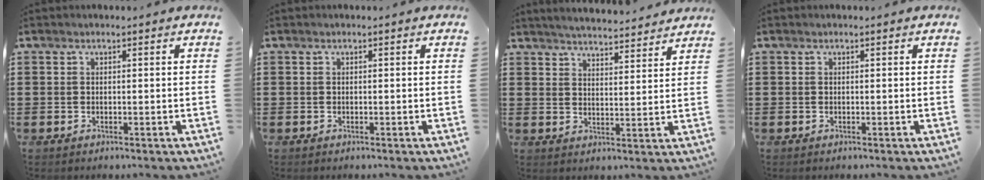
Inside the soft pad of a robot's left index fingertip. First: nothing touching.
{"total": 0.0}
{"total": 4.0, "force": [4.0, -0.3, 0.3], "torque": [-0.021, -0.026, 0.069]}
{"total": 0.0}